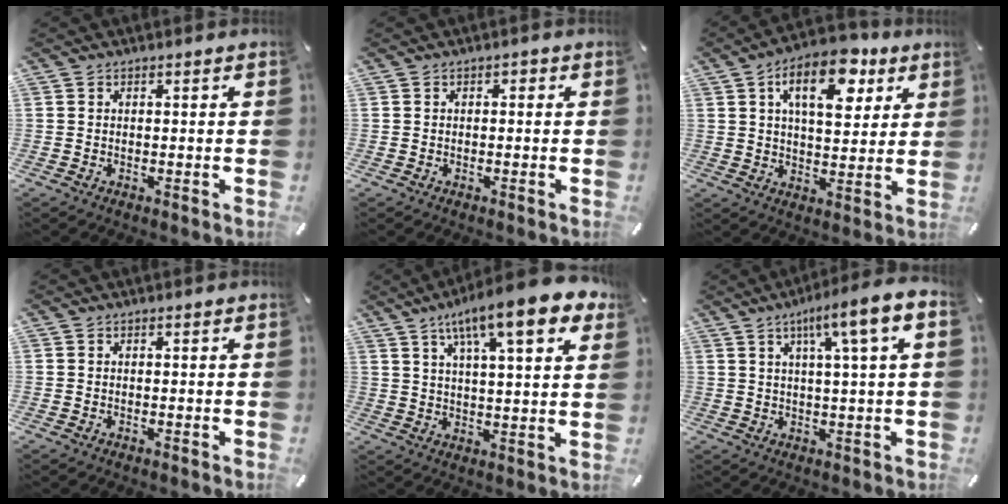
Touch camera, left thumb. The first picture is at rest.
{"total": 0.6, "force": [-0.4, 0.5, 0.2], "torque": [-0.003, 0.003, -0.009]}
{"total": 14.4, "force": [7.1, 7.7, 9.9], "torque": [-0.138, -0.024, 0.117]}
{"total": 0.0}
{"total": 15.4, "force": [9.5, 3.6, 11.6], "torque": [-0.193, -0.035, 0.151]}
{"total": 10.2, "force": [4.0, 0.8, 9.3], "torque": [-0.153, -0.016, 0.063]}